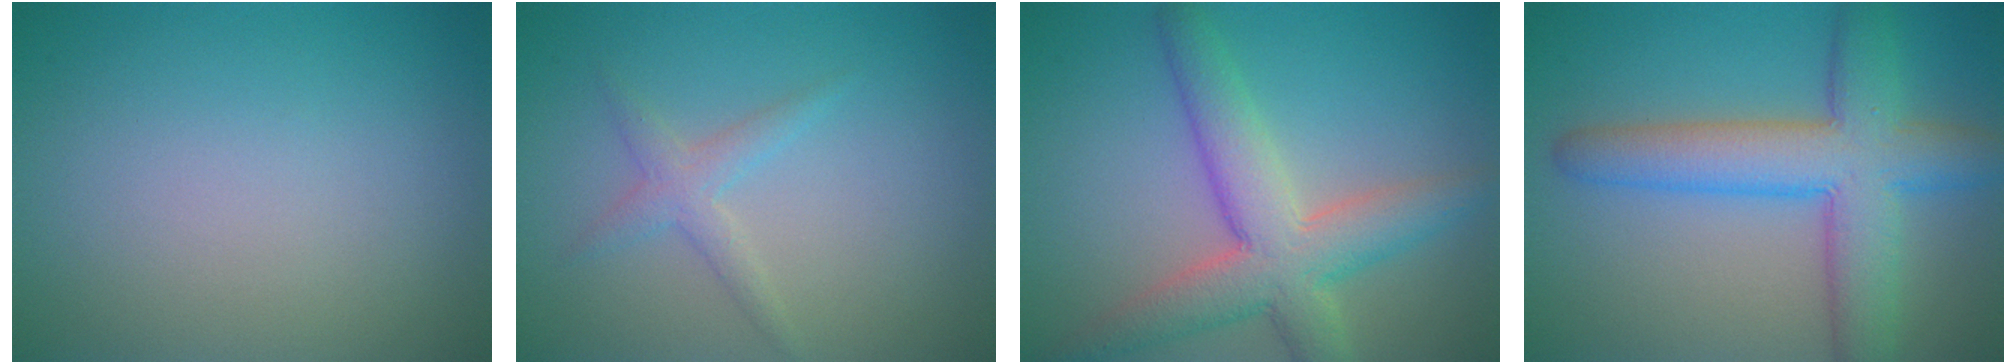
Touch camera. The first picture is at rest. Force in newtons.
{"total": 1.9, "press": 1.9, "slide": 0.0}
{"total": 6.5, "press": 6.5, "slide": 0.4}
{"total": 7.7, "press": 7.7, "slide": 0.2}